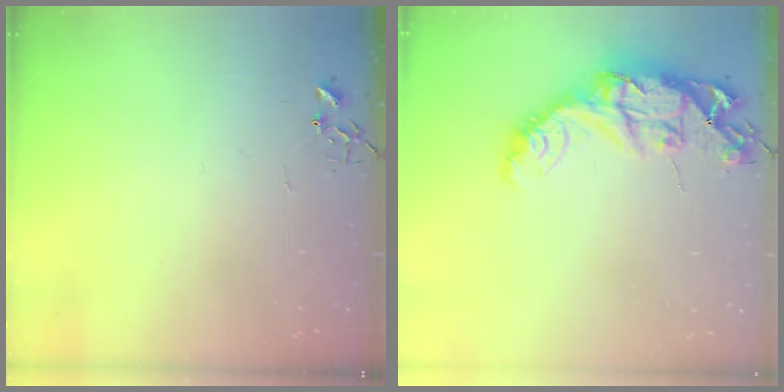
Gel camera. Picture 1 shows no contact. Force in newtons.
{"total": 17.0, "press": 17.0, "slide": 1.3}